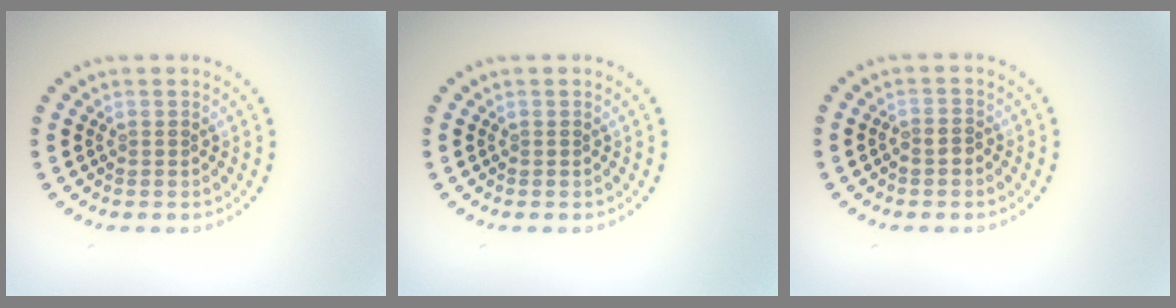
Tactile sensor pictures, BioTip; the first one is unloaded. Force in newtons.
{"total": 0.0}
{"total": 1.0, "press": 0.7, "slide": 0.7}